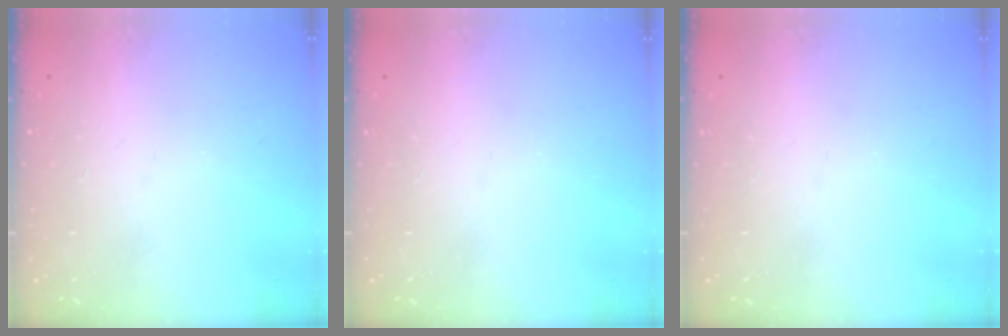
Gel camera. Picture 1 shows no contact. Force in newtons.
{"total": 0.0}
{"total": 0.0}